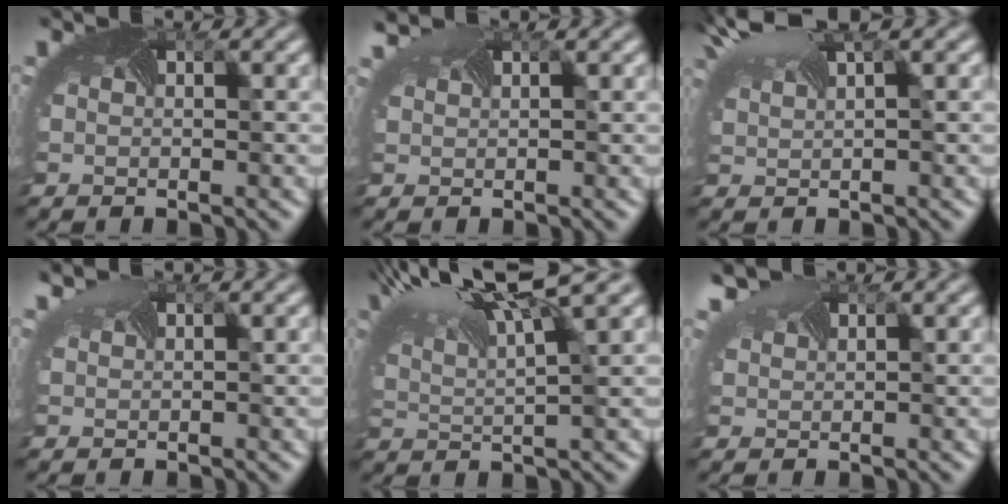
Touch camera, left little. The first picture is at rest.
{"total": 1.7, "force": [1.4, 0.4, 0.9], "torque": [-0.024, 0.014, 0.017]}
{"total": 5.3, "force": [3.4, 1.7, 3.7], "torque": [-0.095, 0.023, 0.069]}
{"total": 1.7, "force": [1.4, 0.5, 0.7], "torque": [-0.020, 0.014, 0.013]}
{"total": 9.6, "force": [5.9, 2.9, 7.1], "torque": [-0.145, 0.031, 0.097]}
{"total": 2.4, "force": [2.1, 0.6, 0.8], "torque": [-0.031, 0.014, 0.037]}